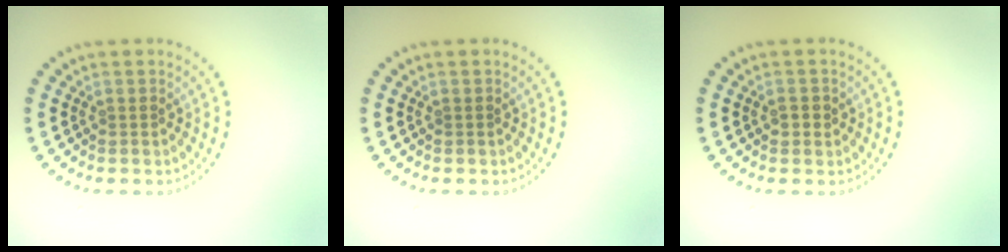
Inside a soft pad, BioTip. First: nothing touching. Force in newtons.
{"total": 0.0}
{"total": 1.0, "press": 0.9, "slide": 0.2}